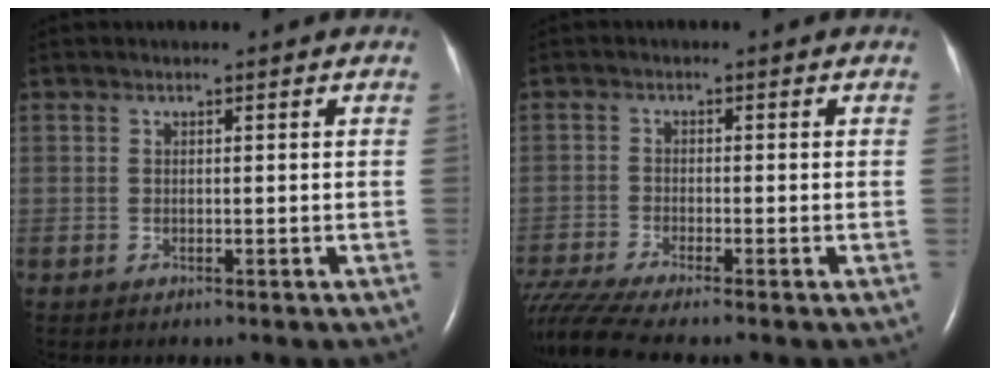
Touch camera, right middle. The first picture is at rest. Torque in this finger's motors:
{"motor_torque": [0.56, -0.60, 0.09, 0.08]}